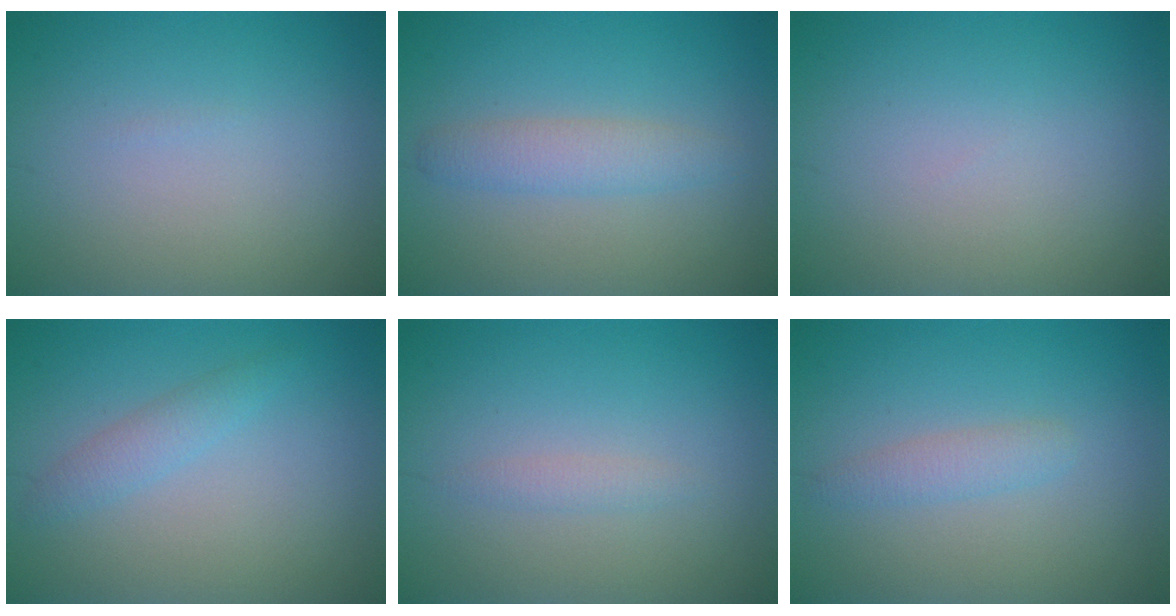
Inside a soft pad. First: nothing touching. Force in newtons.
{"total": 2.5, "press": 2.5, "slide": 0.2}
{"total": 0.0}
{"total": 1.7, "press": 1.7, "slide": 0.1}
{"total": 0.9, "press": 0.9, "slide": 0.0}
{"total": 1.6, "press": 1.6, "slide": 0.1}